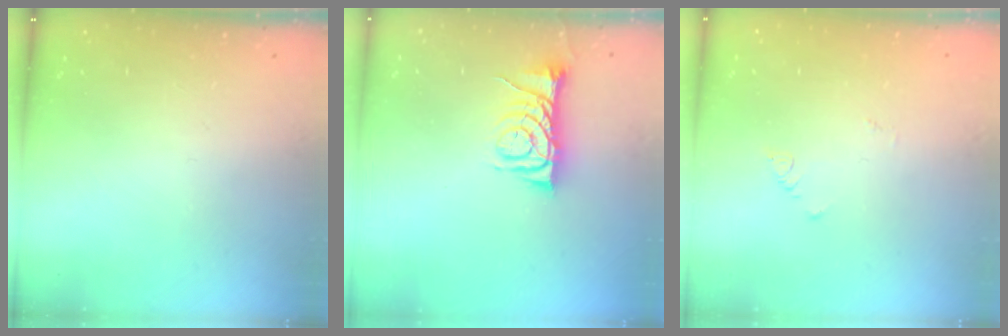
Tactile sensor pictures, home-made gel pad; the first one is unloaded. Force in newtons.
{"total": 6.7, "press": 6.7, "slide": 0.7}
{"total": 1.8, "press": 1.7, "slide": 0.4}